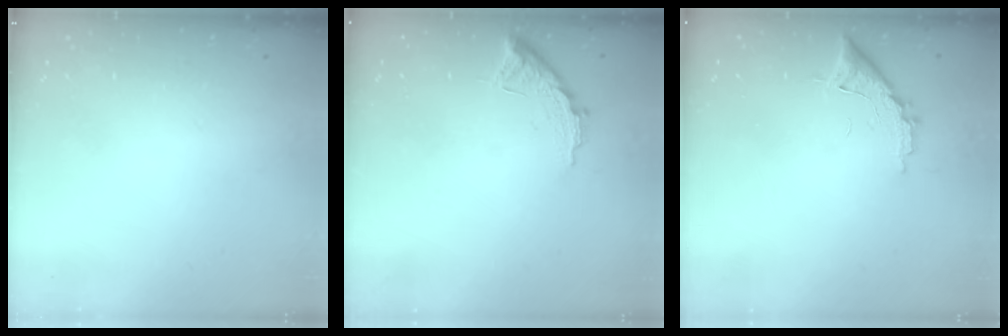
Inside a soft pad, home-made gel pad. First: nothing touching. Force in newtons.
{"total": 8.3, "press": 8.3, "slide": 0.4}
{"total": 9.0, "press": 9.0, "slide": 0.4}